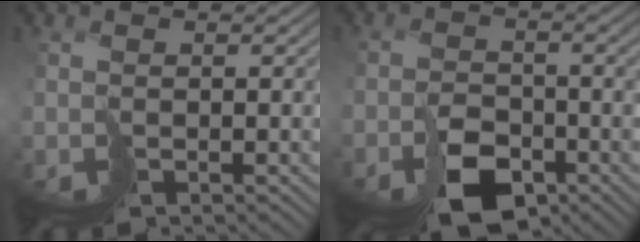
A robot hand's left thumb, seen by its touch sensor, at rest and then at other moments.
{"total": 5.2, "force": [-3.4, 2.9, 2.6], "torque": [-0.031, -0.001, -0.058]}